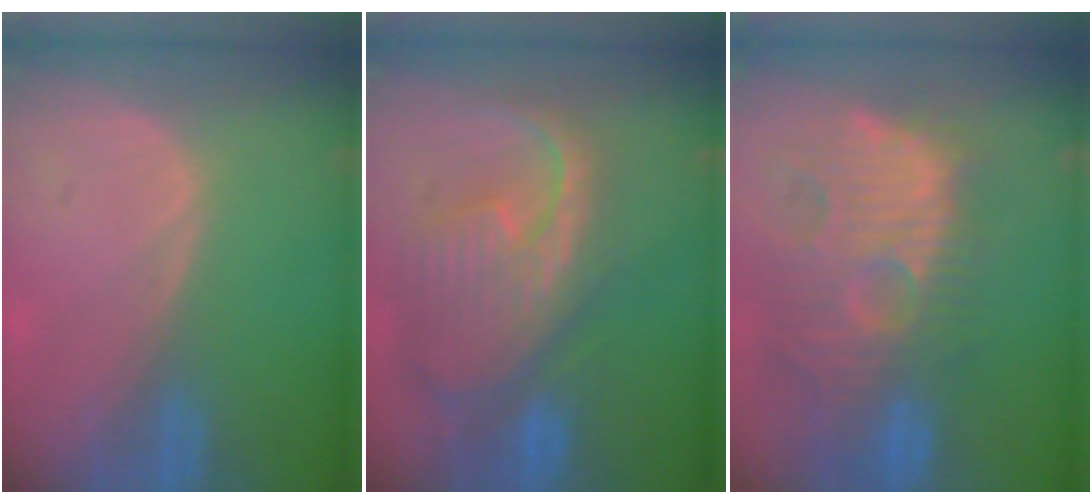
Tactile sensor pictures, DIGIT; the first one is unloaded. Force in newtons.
{"total": 12.4, "press": 10.6, "slide": 6.4}
{"total": 13.7, "press": 12.3, "slide": 5.9}